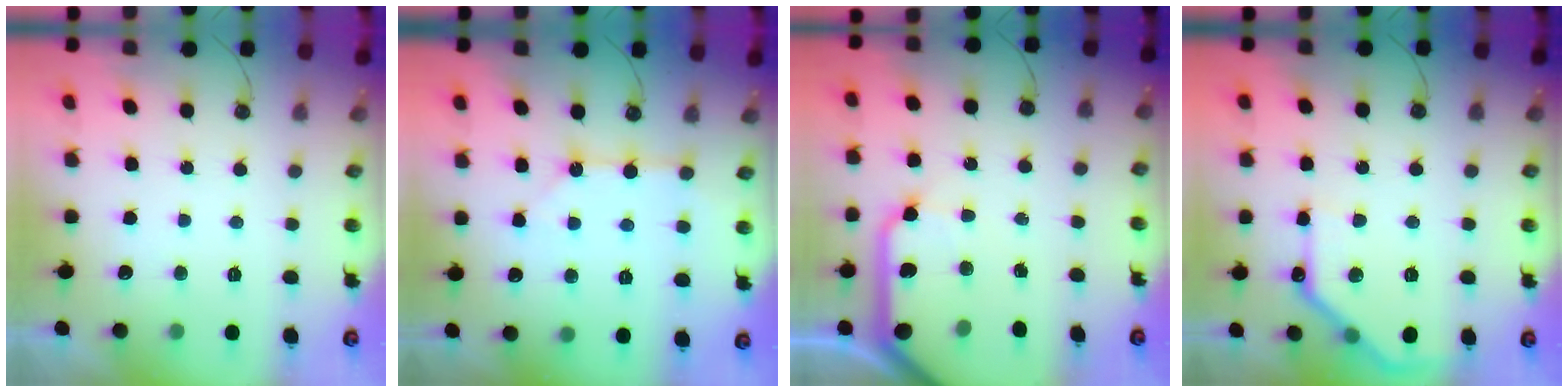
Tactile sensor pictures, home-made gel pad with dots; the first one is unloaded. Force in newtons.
{"total": 2.5, "press": 2.5, "slide": 0.2}
{"total": 13.9, "press": 13.9, "slide": 1.2}
{"total": 12.8, "press": 12.8, "slide": 0.6}